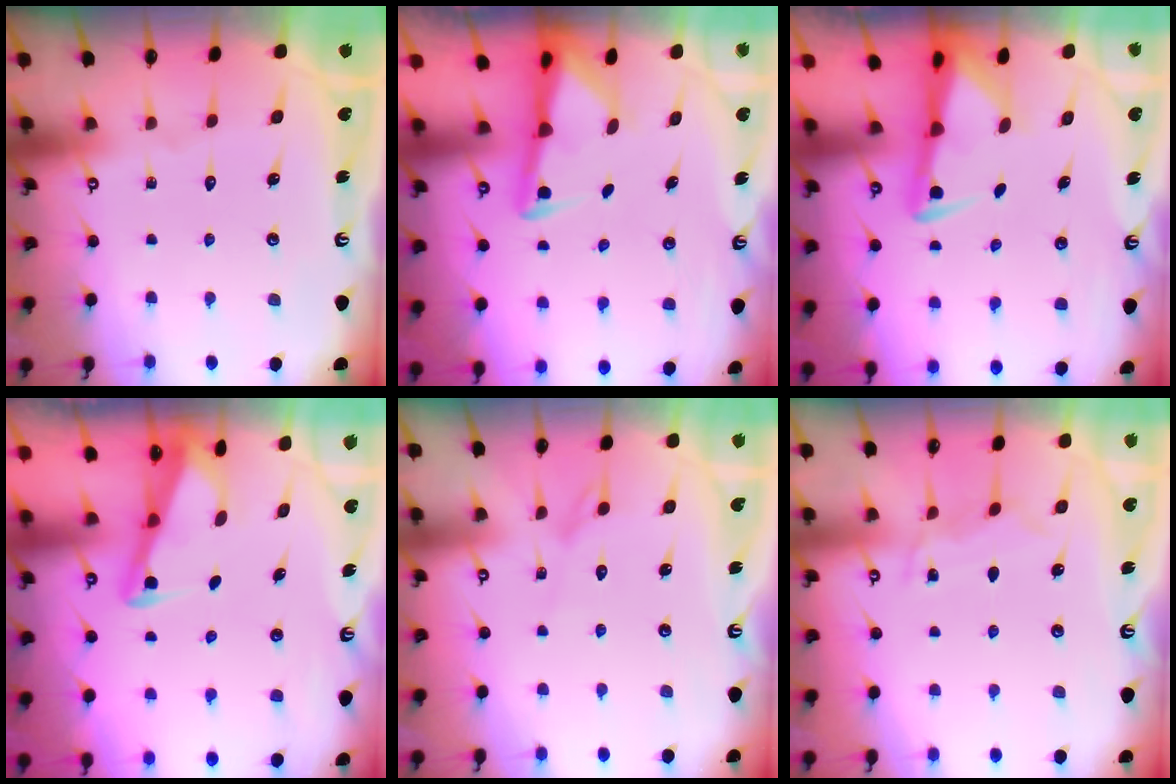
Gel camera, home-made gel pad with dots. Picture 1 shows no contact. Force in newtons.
{"total": 3.0, "press": 2.9, "slide": 0.6}
{"total": 2.9, "press": 2.8, "slide": 0.5}
{"total": 2.7, "press": 2.7, "slide": 0.3}
{"total": 2.5, "press": 2.5, "slide": 0.3}
{"total": 5.8, "press": 5.7, "slide": 0.8}